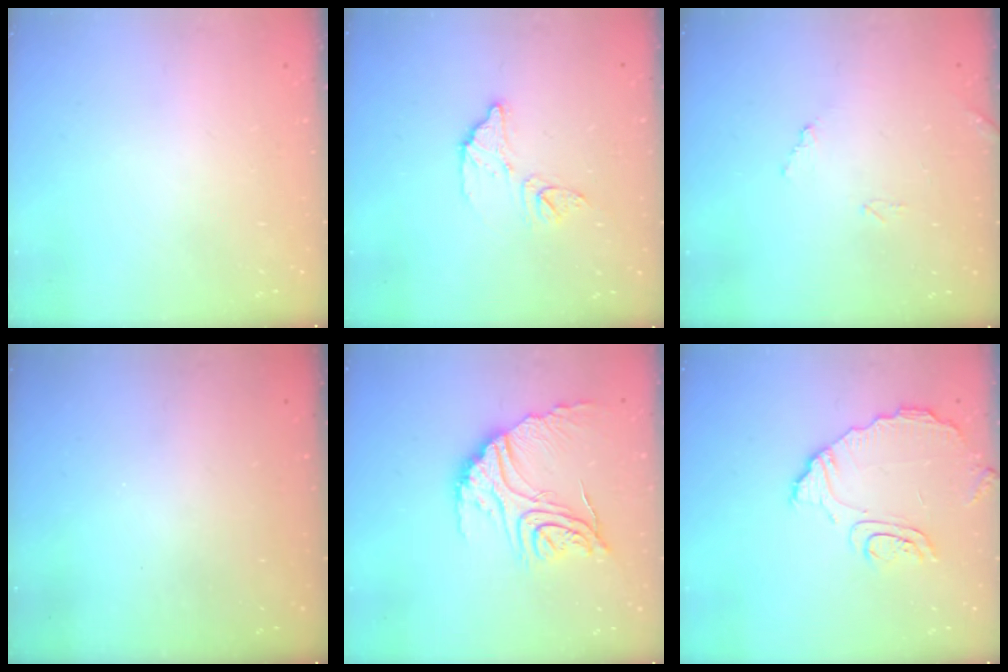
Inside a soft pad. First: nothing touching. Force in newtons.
{"total": 10.7, "press": 10.6, "slide": 0.7}
{"total": 9.4, "press": 9.4, "slide": 0.4}
{"total": 3.2, "press": 3.2, "slide": 0.1}
{"total": 18.9, "press": 18.8, "slide": 1.8}
{"total": 9.5, "press": 9.5, "slide": 0.8}